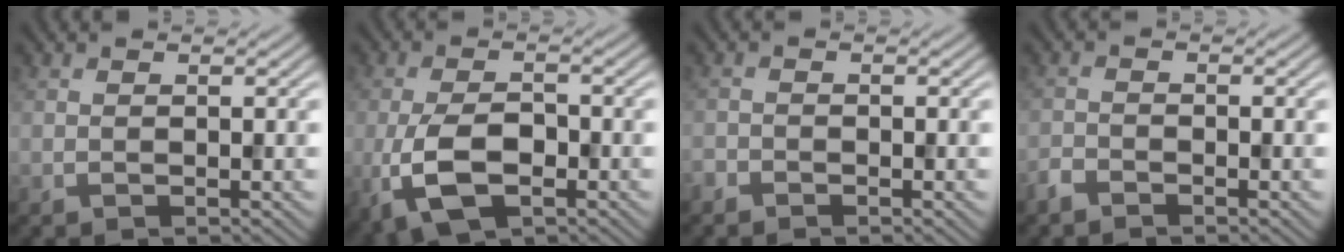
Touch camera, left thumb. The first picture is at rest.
{"total": 7.4, "force": [-2.7, 3.8, 5.7], "torque": [-0.131, -0.011, -0.055]}
{"total": 1.2, "force": [-1.1, 0.5, 0.1], "torque": [-0.002, -0.001, -0.026]}
{"total": 1.8, "force": [-1.6, 0.6, 0.6], "torque": [-0.013, -0.002, -0.040]}